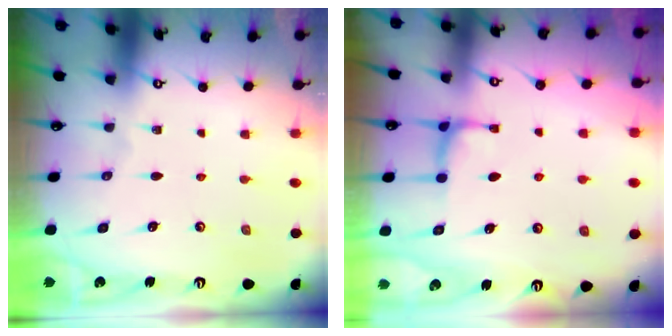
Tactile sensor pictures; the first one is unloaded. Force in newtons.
{"total": 0.7, "press": 0.4, "slide": 0.6}